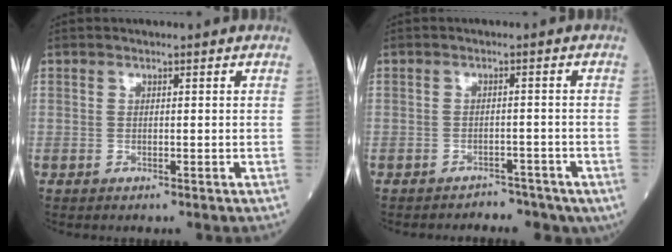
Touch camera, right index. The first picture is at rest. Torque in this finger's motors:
{"motor_torque": [-0.07, -0.47, 0.40, 0.01]}